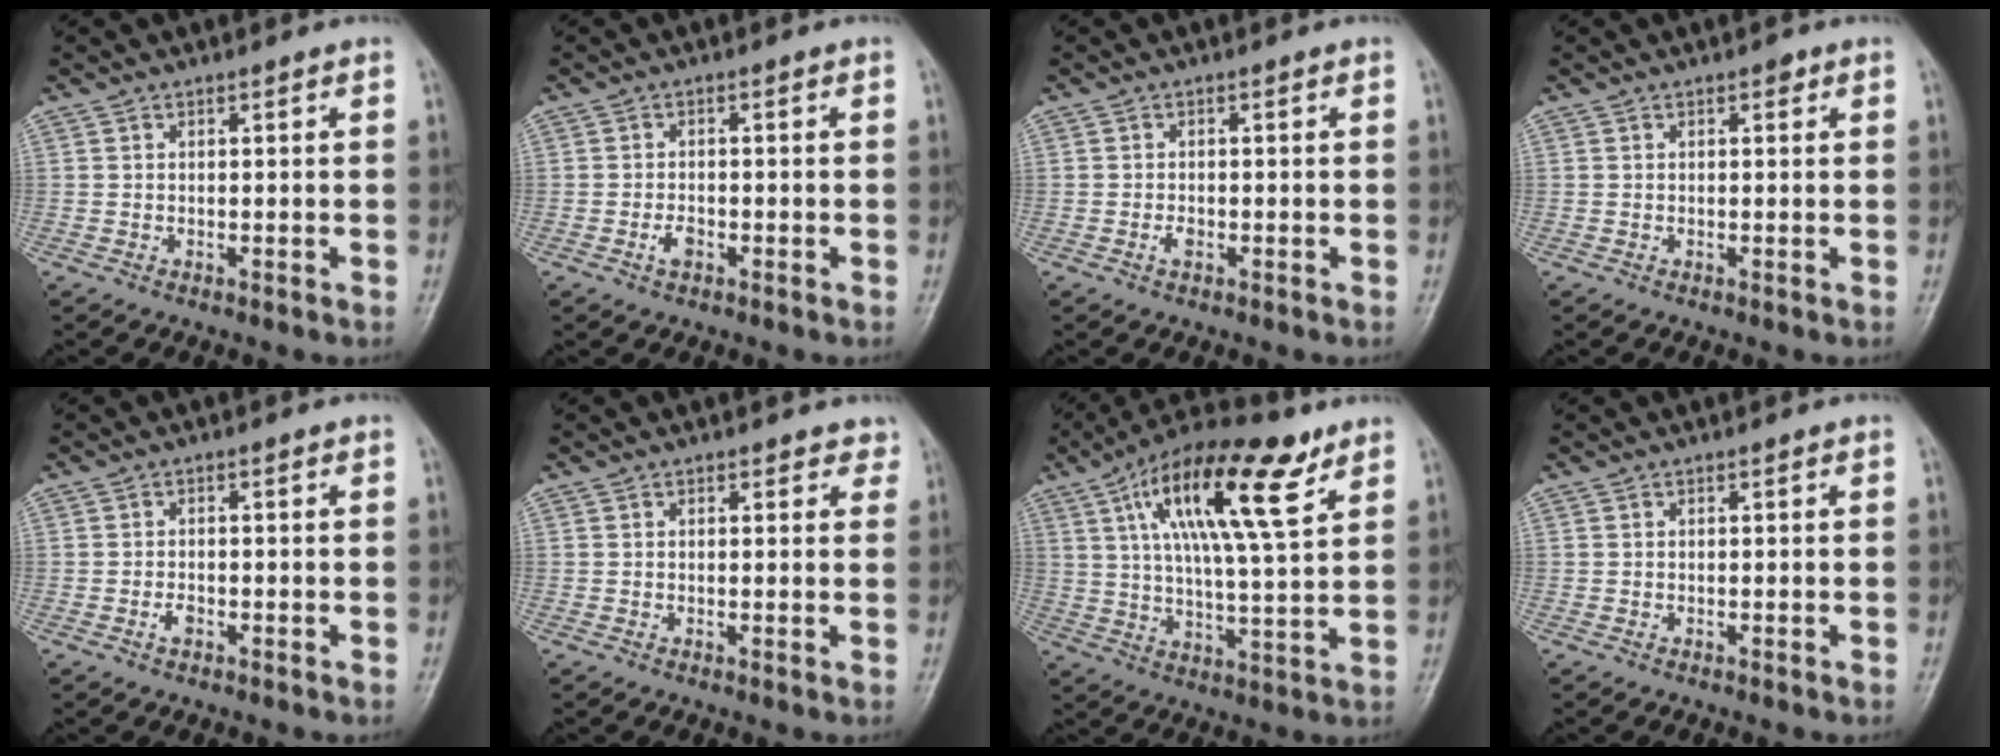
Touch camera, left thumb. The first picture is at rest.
{"total": 2.2, "force": [-1.0, 1.2, 1.4], "torque": [-0.026, 0.005, -0.020]}
{"total": 1.4, "force": [-0.6, 0.8, 1.0], "torque": [-0.018, 0.000, -0.012]}
{"total": 1.1, "force": [0.6, 0.6, 0.7], "torque": [-0.002, 0.000, 0.004]}
{"total": 1.6, "force": [-0.8, 0.9, 1.0], "torque": [-0.018, 0.003, -0.016]}
{"total": 2.2, "force": [1.6, 1.4, 0.6], "torque": [0.022, -0.005, 0.011]}
{"total": 19.6, "force": [9.2, 5.9, 16.3], "torque": [-0.259, -0.015, 0.151]}
{"total": 0.0}